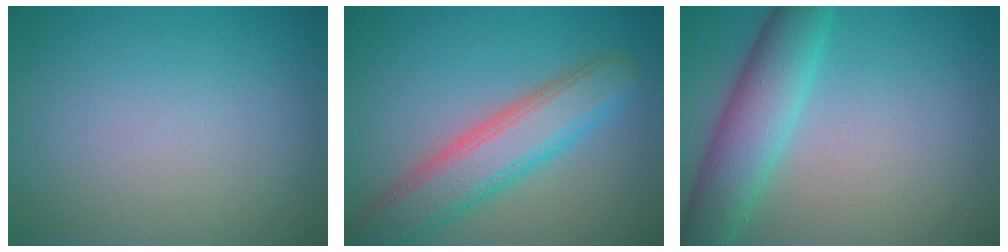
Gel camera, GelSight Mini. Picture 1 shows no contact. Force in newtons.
{"total": 6.5, "press": 6.5, "slide": 0.3}
{"total": 5.5, "press": 5.5, "slide": 0.2}